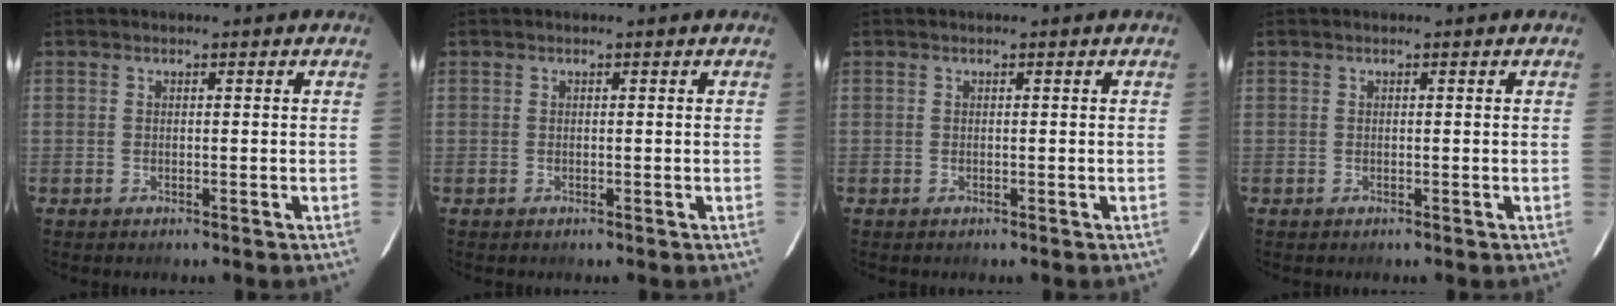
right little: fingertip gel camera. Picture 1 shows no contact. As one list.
[{"total": 0.0}, {"total": 0.0}, {"total": 0.0}]